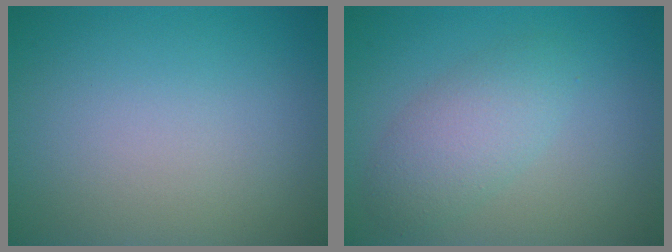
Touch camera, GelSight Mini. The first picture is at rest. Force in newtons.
{"total": 3.5, "press": 3.5, "slide": 0.1}